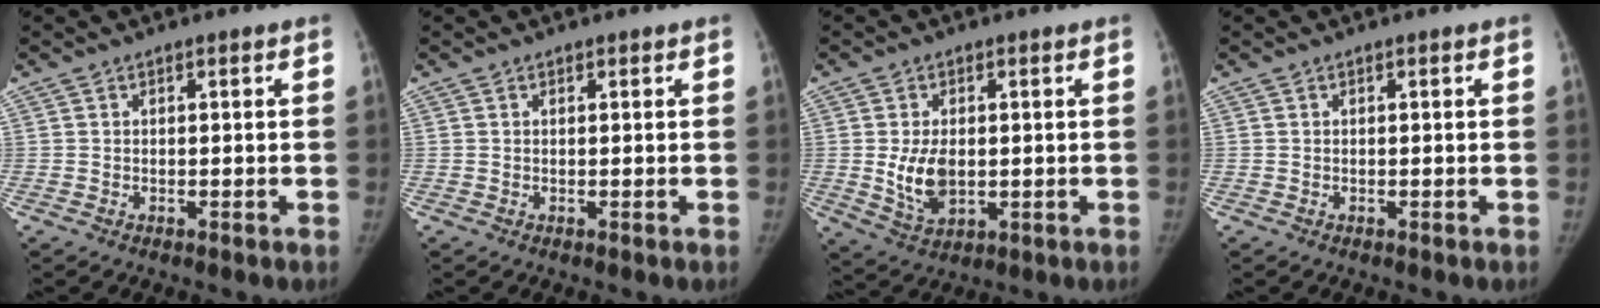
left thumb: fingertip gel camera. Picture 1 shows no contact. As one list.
[{"total": 0.0}, {"total": 7.2, "force": [-0.2, 4.5, 5.7], "torque": [-0.096, -0.010, 0.009]}, {"total": 0.0}]